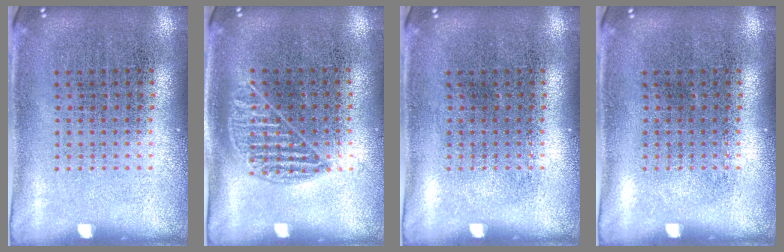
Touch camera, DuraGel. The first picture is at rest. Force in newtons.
{"total": 1.0, "press": 0.8, "slide": 0.6}
{"total": 0.0}
{"total": 0.0}